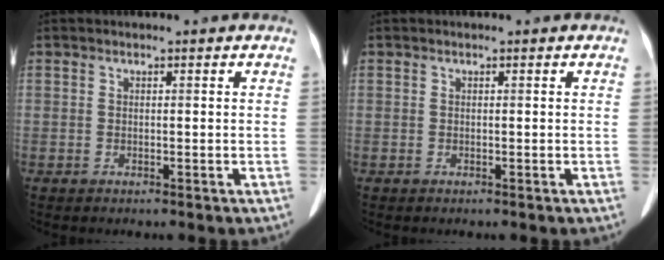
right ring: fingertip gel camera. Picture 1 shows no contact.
{"total": 0.0}